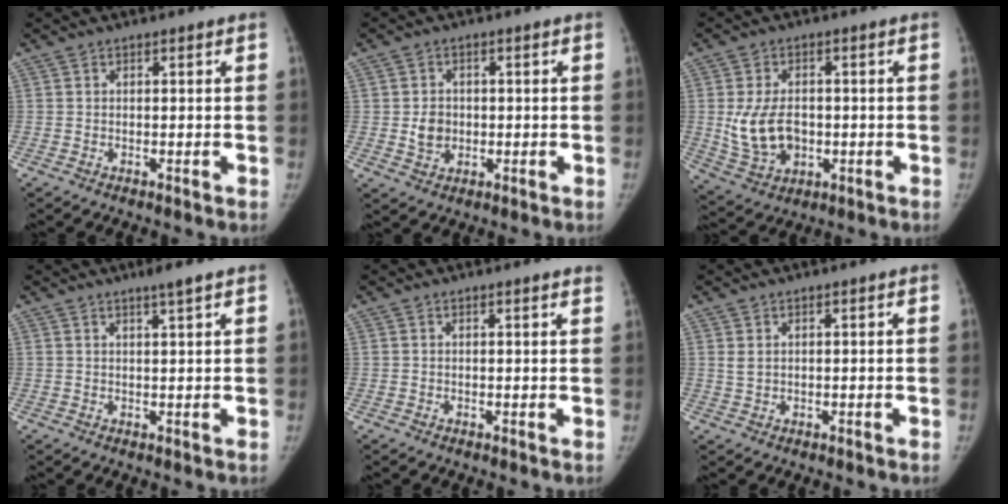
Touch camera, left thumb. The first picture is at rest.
{"total": 4.2, "force": [-0.2, 3.6, 2.2], "torque": [-0.024, 0.001, 0.002]}
{"total": 10.1, "force": [-0.5, 6.9, 7.3], "torque": [-0.123, -0.001, 0.004]}
{"total": 2.7, "force": [1.9, -0.2, 1.9], "torque": [-0.037, -0.011, 0.035]}
{"total": 2.1, "force": [1.8, 0.1, 1.0], "torque": [-0.009, -0.003, 0.015]}
{"total": 1.3, "force": [0.7, 0.7, 0.9], "torque": [-0.018, 0.001, 0.021]}